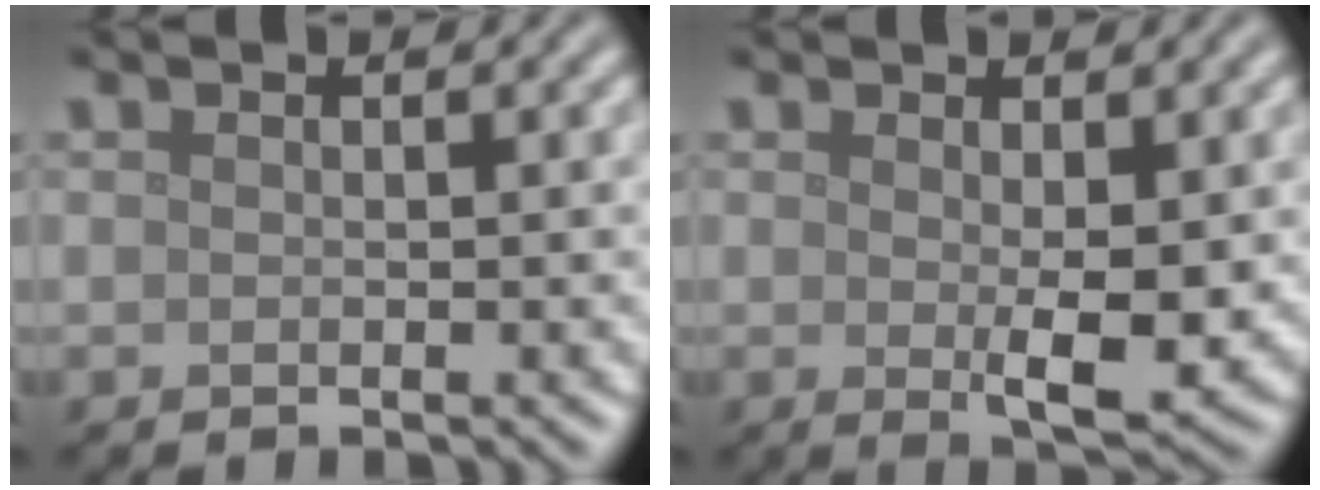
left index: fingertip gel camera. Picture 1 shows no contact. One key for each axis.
{"total": 3.3, "fx": 0.3, "fy": 0.9, "fz": 3.1, "tx": -0.050, "ty": -0.010, "tz": 0.008}